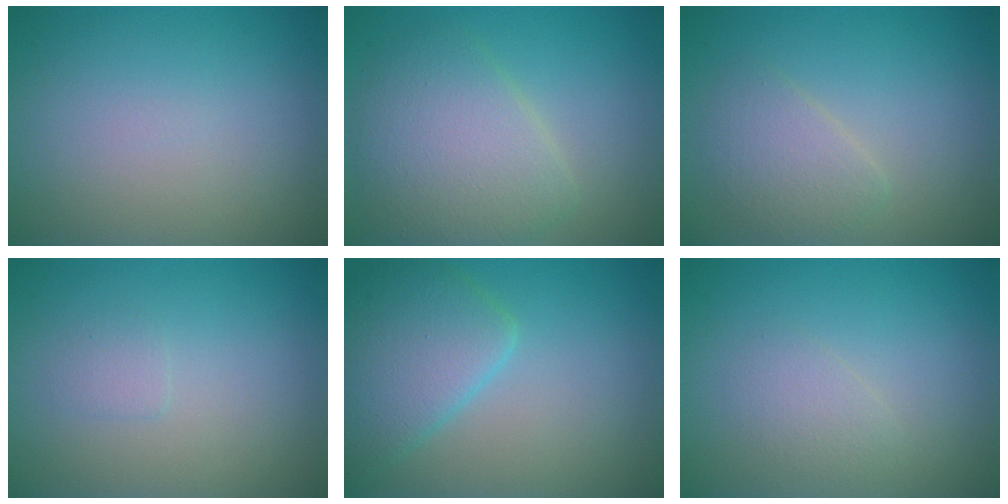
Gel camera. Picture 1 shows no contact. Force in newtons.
{"total": 5.8, "press": 5.8, "slide": 0.2}
{"total": 2.5, "press": 2.5, "slide": 0.1}
{"total": 0.8, "press": 0.8, "slide": 0.0}
{"total": 5.1, "press": 5.0, "slide": 0.3}
{"total": 1.4, "press": 1.4, "slide": 0.1}